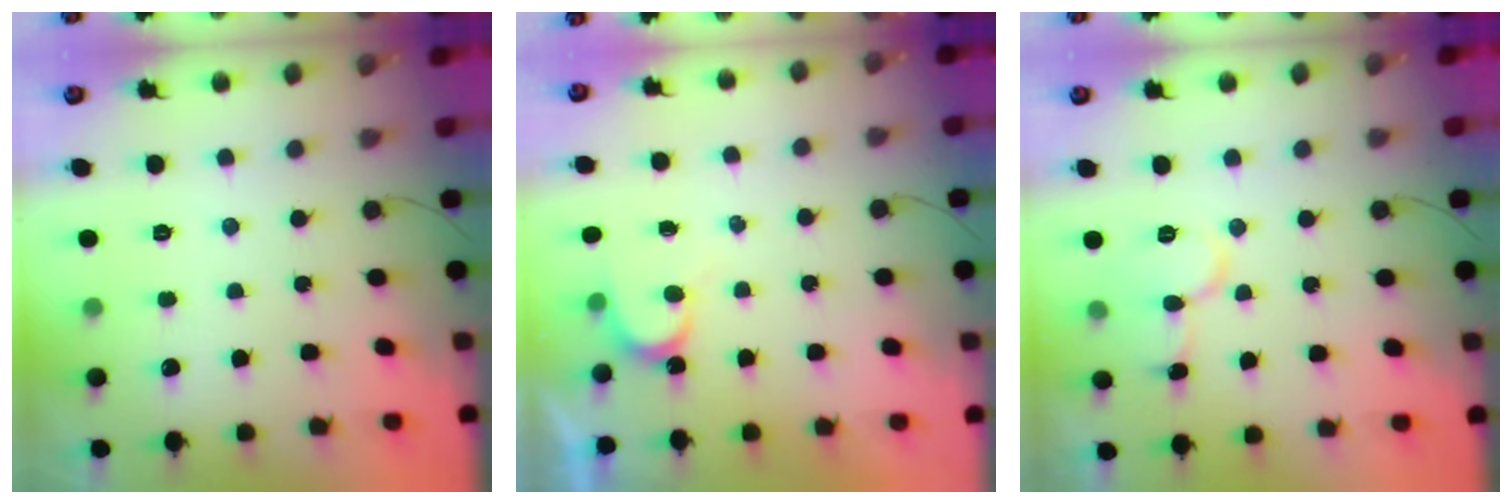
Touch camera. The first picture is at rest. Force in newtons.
{"total": 3.7, "press": 3.7, "slide": 0.4}
{"total": 9.0, "press": 8.9, "slide": 1.0}